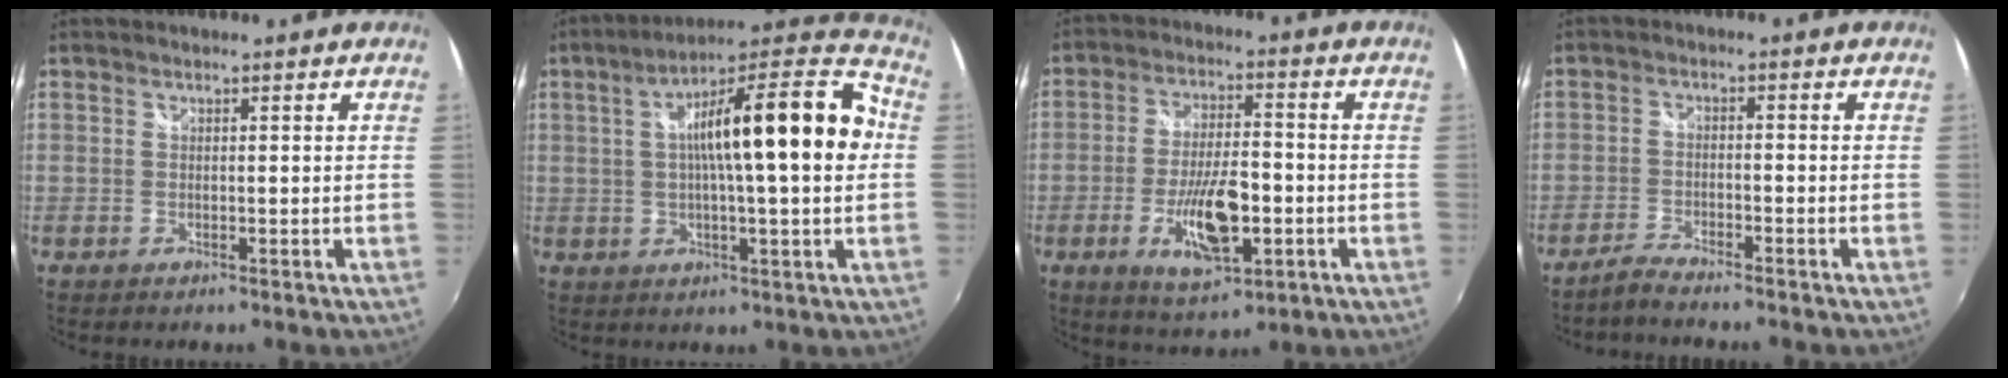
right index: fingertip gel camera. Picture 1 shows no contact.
{"total": 20.8, "force": [2.3, 3.9, 20.3], "torque": [-0.312, 0.036, 0.027]}
{"total": 12.1, "force": [-3.8, 4.7, 10.5], "torque": [-0.200, -0.010, -0.061]}
{"total": 3.5, "force": [-3.3, 0.0, 1.1], "torque": [-0.044, -0.004, -0.068]}